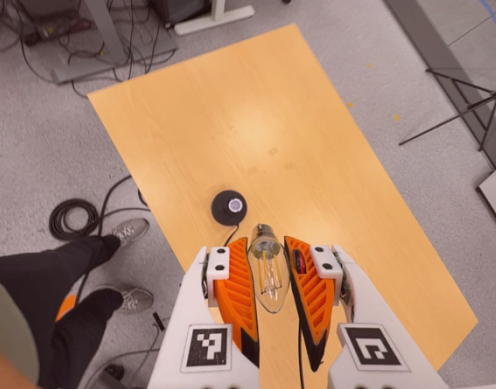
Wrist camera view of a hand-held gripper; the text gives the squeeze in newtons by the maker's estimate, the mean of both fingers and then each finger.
{"total": 16.3, "left": 16.2, "right": 16.4}